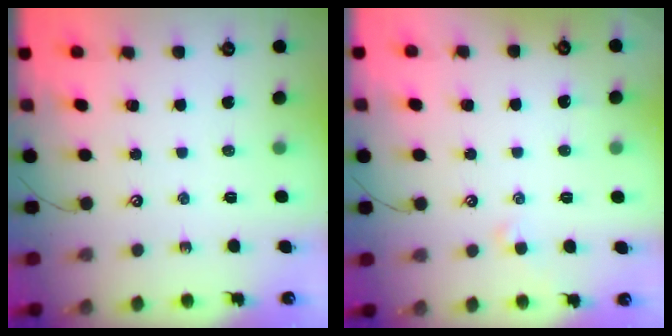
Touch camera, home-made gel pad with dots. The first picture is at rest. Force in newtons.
{"total": 0.5, "press": 0.2, "slide": 0.5}